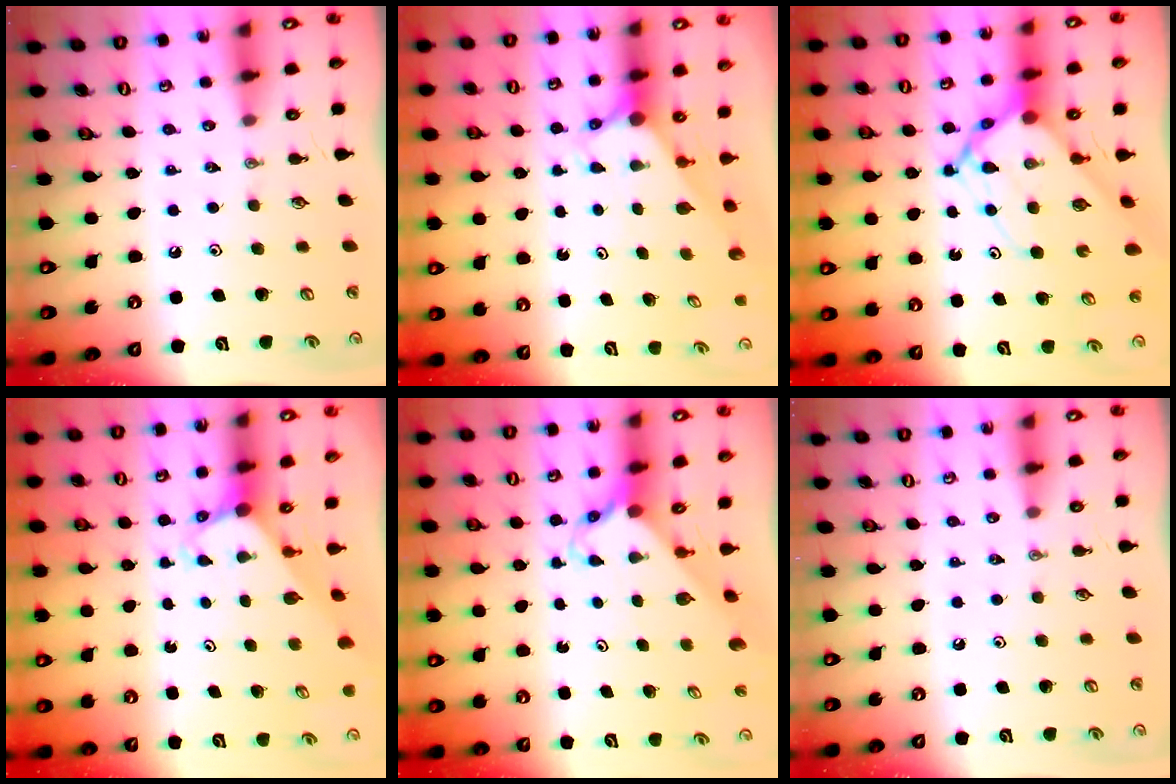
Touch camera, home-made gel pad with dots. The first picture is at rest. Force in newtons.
{"total": 2.7, "press": 2.7, "slide": 0.0}
{"total": 12.8, "press": 12.8, "slide": 1.2}
{"total": 3.2, "press": 3.2, "slide": 0.2}
{"total": 2.7, "press": 2.7, "slide": 0.2}
{"total": 0.0}